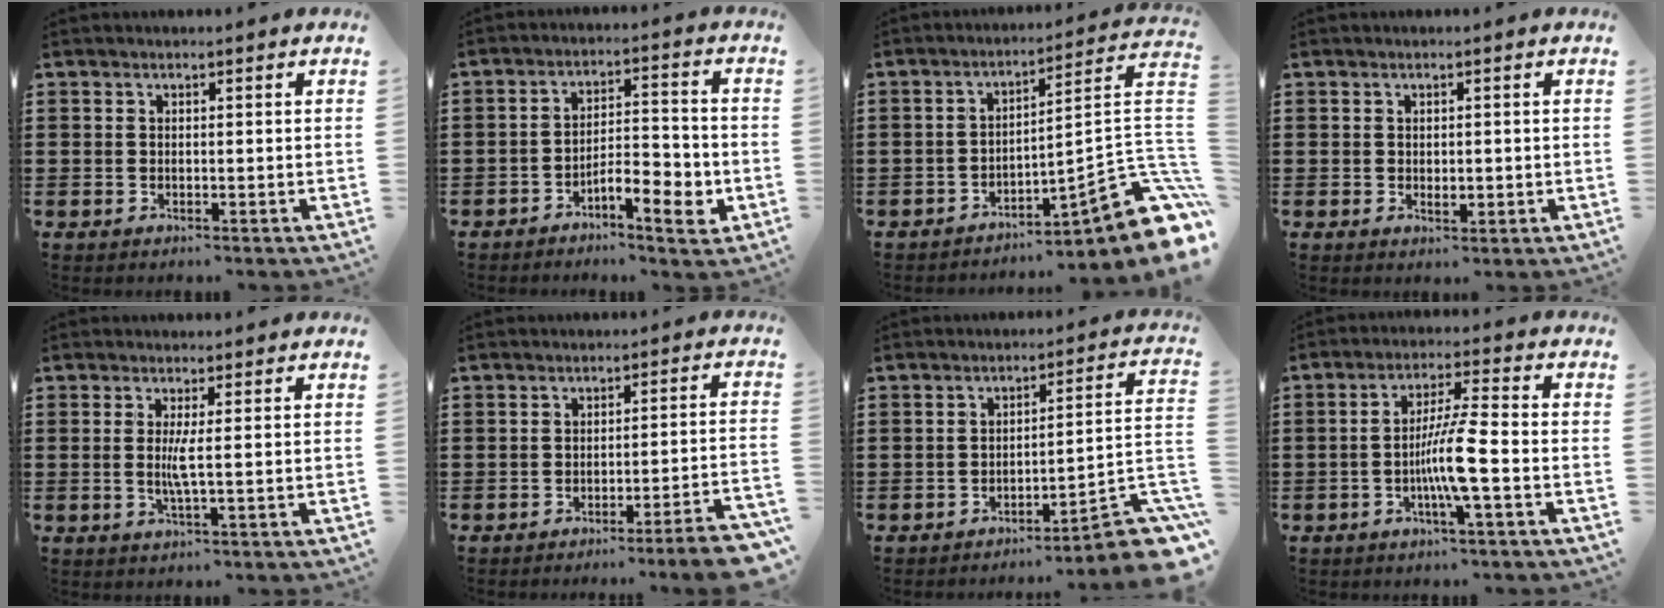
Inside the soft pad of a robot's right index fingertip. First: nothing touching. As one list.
[{"total": 6.7, "force": [-3.7, 1.9, 5.3], "torque": [-0.084, 0.008, -0.063]}, {"total": 9.1, "force": [-4.3, 2.6, 7.6], "torque": [-0.098, -0.017, -0.083]}, {"total": 1.4, "force": [-0.1, 0.7, 1.3], "torque": [-0.024, 0.003, -0.001]}, {"total": 3.2, "force": [0.1, -0.2, 3.2], "torque": [-0.067, -0.011, -0.004]}, {"total": 4.6, "force": [-3.7, -0.6, 2.8], "torque": [-0.046, -0.018, -0.071]}, {"total": 6.5, "force": [-4.6, 0.9, 4.5], "torque": [-0.063, -0.016, -0.090]}, {"total": 7.8, "force": [-2.4, 0.2, 7.5], "torque": [-0.140, -0.009, -0.049]}]